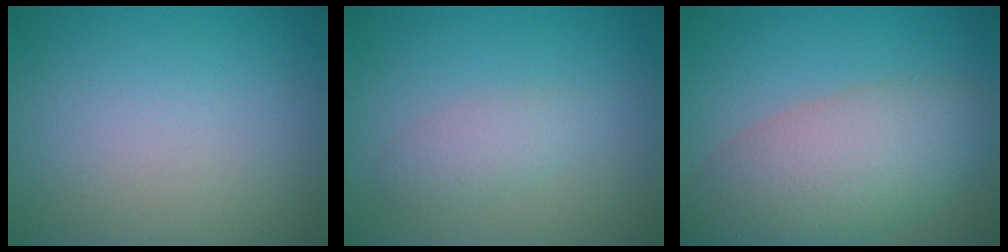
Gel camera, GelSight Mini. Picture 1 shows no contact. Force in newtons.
{"total": 1.9, "press": 1.9, "slide": 0.1}
{"total": 8.3, "press": 8.3, "slide": 0.3}